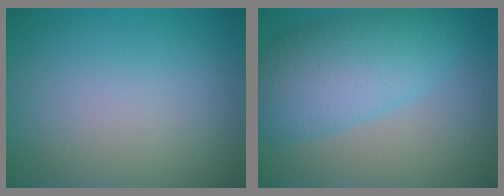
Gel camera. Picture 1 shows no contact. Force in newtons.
{"total": 7.2, "press": 7.2, "slide": 0.3}